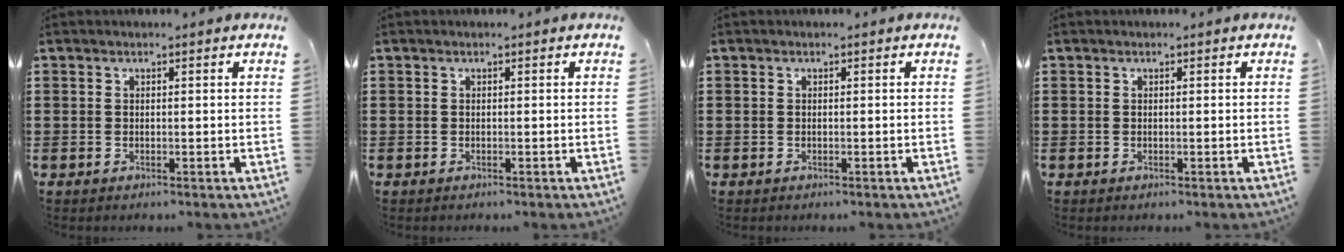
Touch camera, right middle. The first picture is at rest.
{"total": 0.0}
{"total": 0.5, "force": [-0.3, 0.5, 0.0], "torque": [0.001, 0.006, -0.007]}
{"total": 0.0}